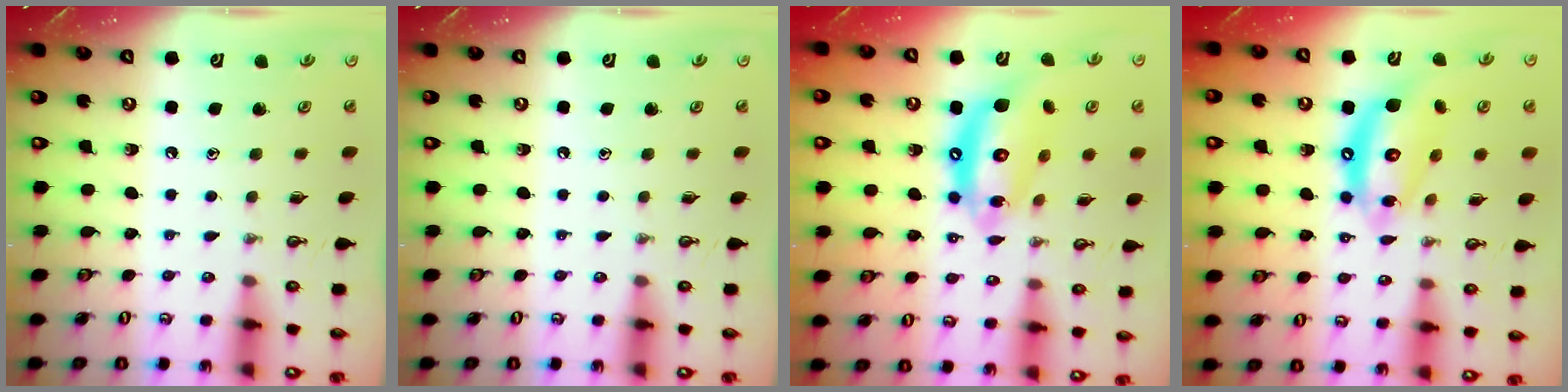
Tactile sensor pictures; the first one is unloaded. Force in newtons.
{"total": 0.0}
{"total": 14.7, "press": 14.6, "slide": 1.7}
{"total": 13.5, "press": 13.4, "slide": 1.4}